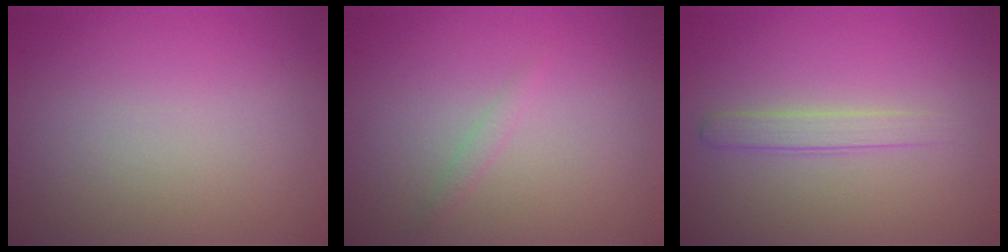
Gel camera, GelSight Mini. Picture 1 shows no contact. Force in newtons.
{"total": 0.8, "press": 0.8, "slide": 0.1}
{"total": 1.6, "press": 1.6, "slide": 0.0}